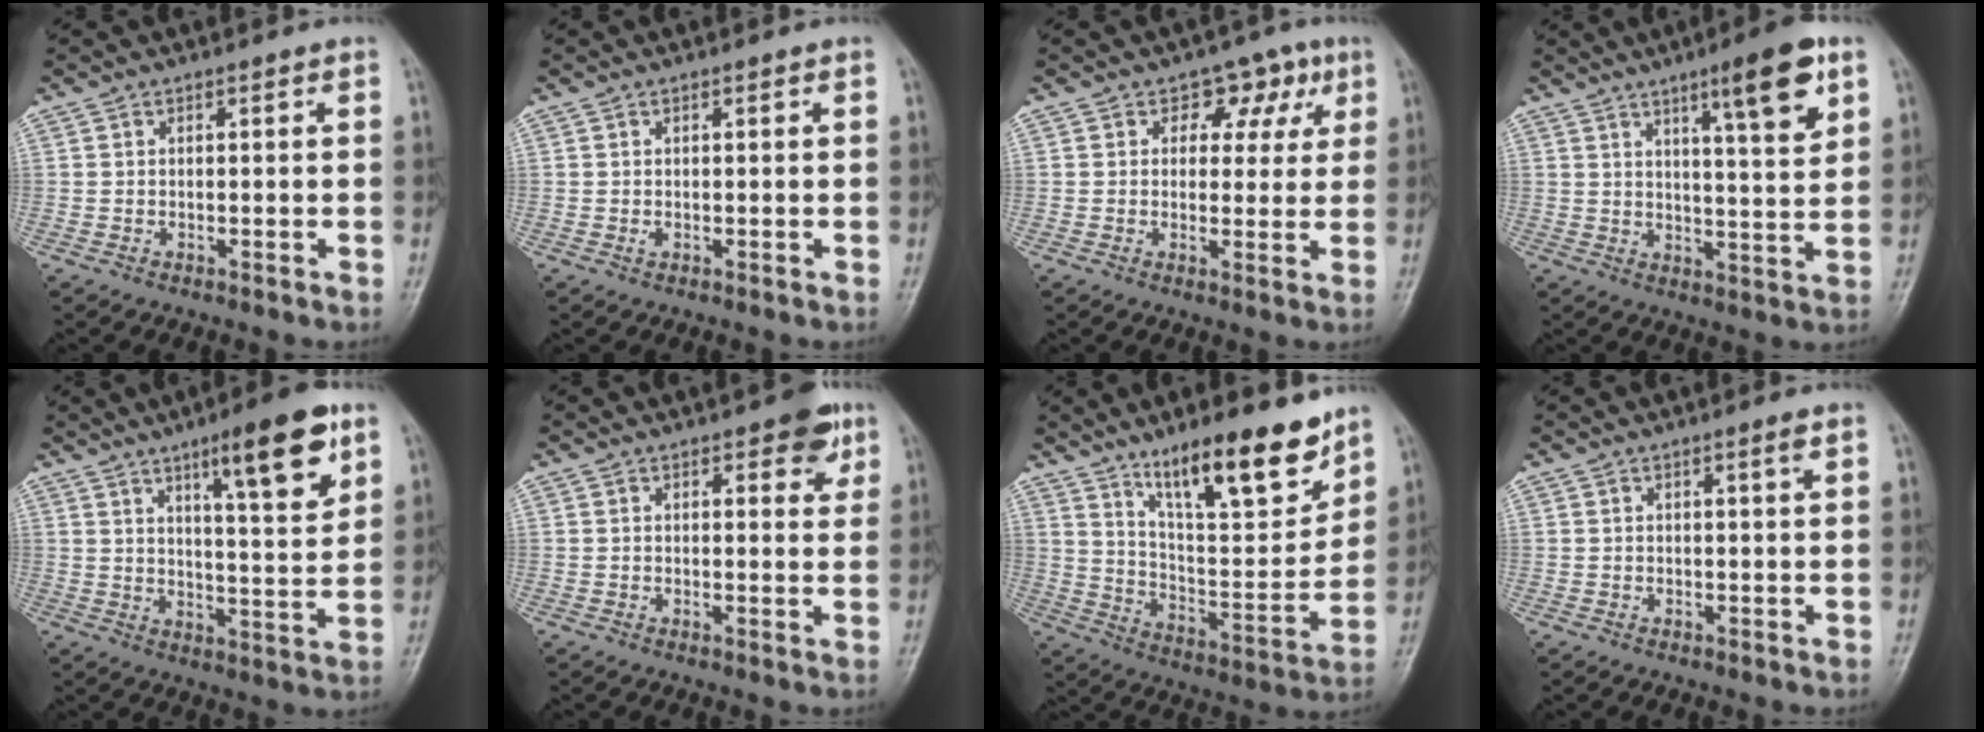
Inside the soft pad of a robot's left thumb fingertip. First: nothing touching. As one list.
[{"total": 0.5, "force": [0.1, 0.3, 0.4], "torque": [-0.004, 0.000, 0.003]}, {"total": 6.6, "force": [2.9, 4.9, 3.4], "torque": [0.004, -0.004, 0.031]}, {"total": 11.2, "force": [6.0, 1.9, 9.3], "torque": [-0.125, -0.033, 0.088]}, {"total": 13.8, "force": [7.7, 2.9, 11.1], "torque": [-0.147, -0.040, 0.114]}, {"total": 5.3, "force": [2.9, 2.3, 3.8], "torque": [-0.028, -0.010, 0.030]}, {"total": 18.4, "force": [12.7, 4.8, 12.4], "torque": [-0.161, -0.078, 0.219]}, {"total": 1.4, "force": [0.8, -0.1, 1.2], "torque": [-0.020, -0.005, 0.013]}]